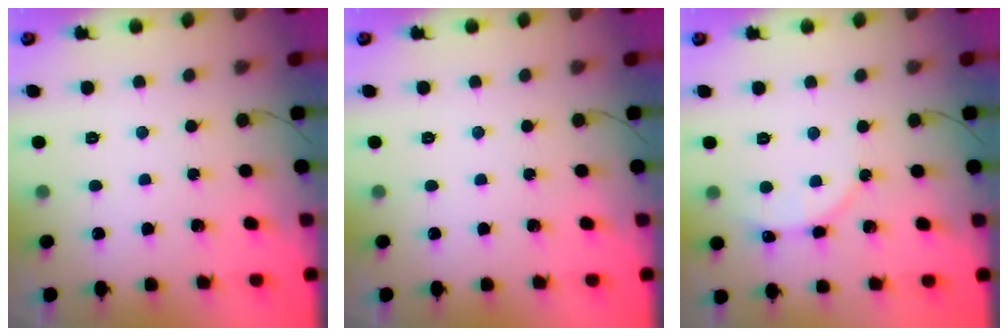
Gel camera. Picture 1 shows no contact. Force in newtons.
{"total": 0.0}
{"total": 4.0, "press": 3.9, "slide": 0.4}